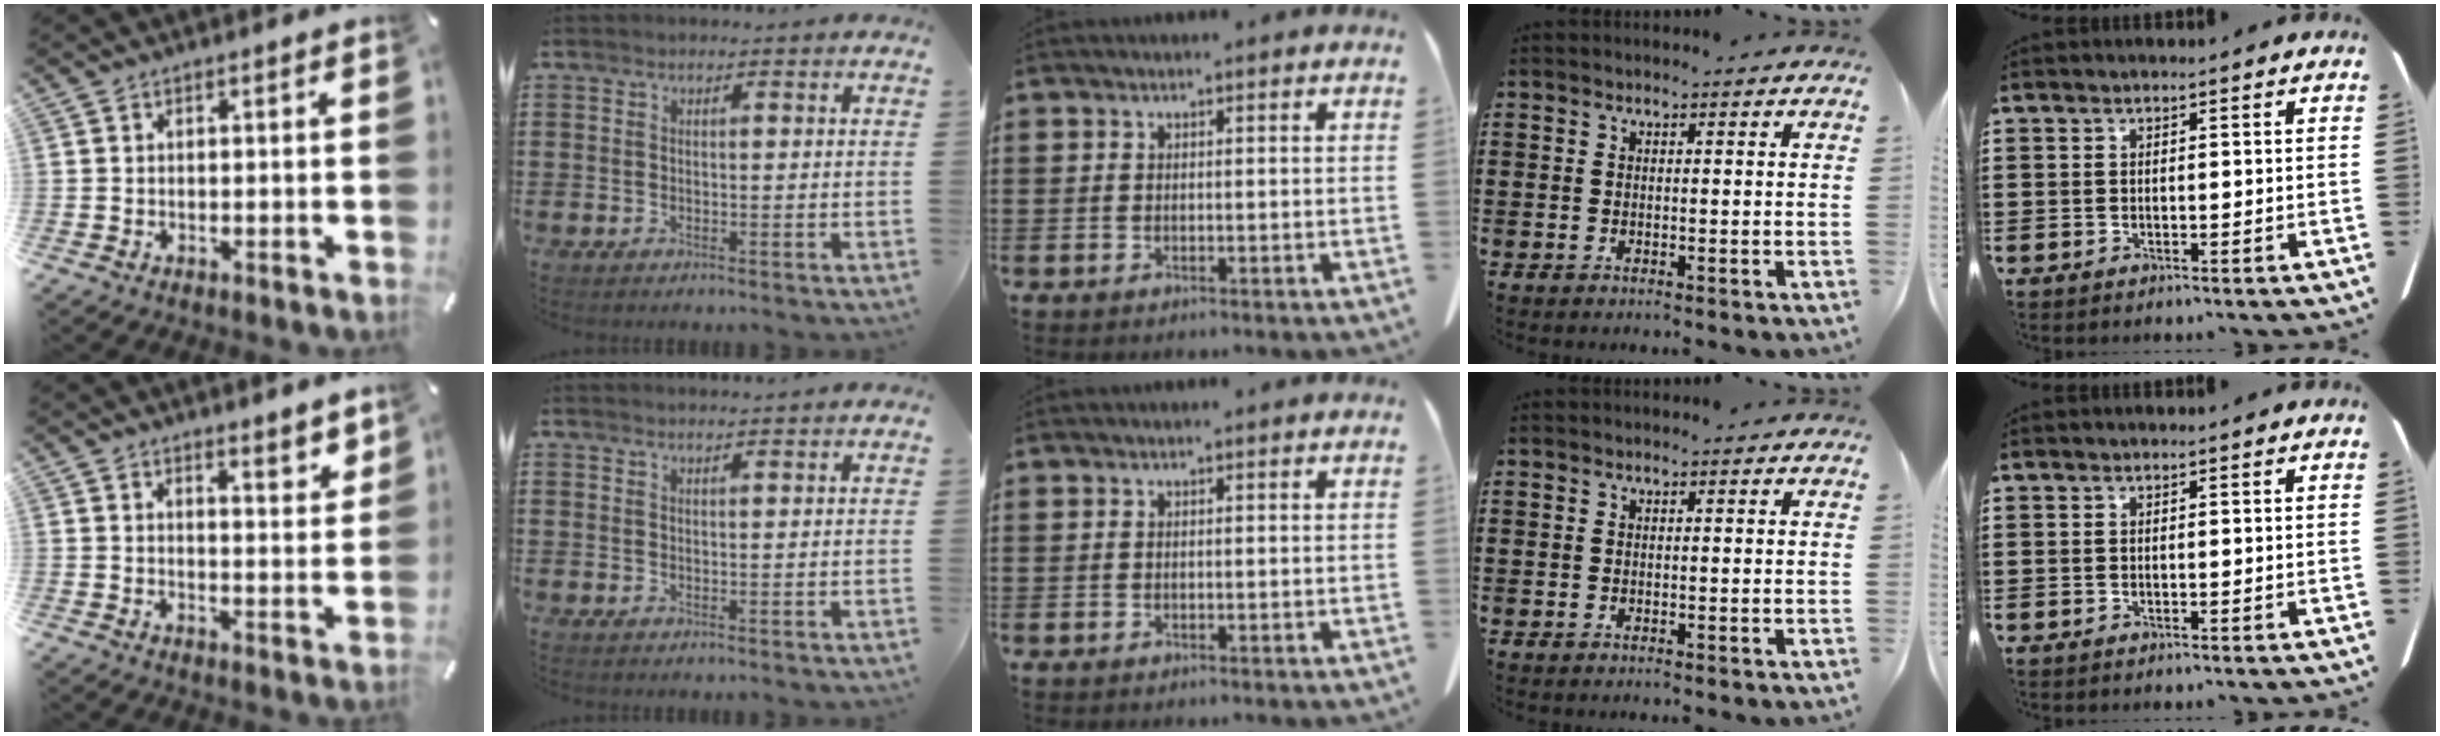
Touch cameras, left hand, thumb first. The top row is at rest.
{"thumb": {"total": 4.4, "force": [4.1, 1.1, 1.1], "torque": [-0.002, -0.040, 0.068]}, "index": {"total": 1.2, "force": [1.2, -0.2, 0.1], "torque": [-0.004, -0.003, 0.023]}}